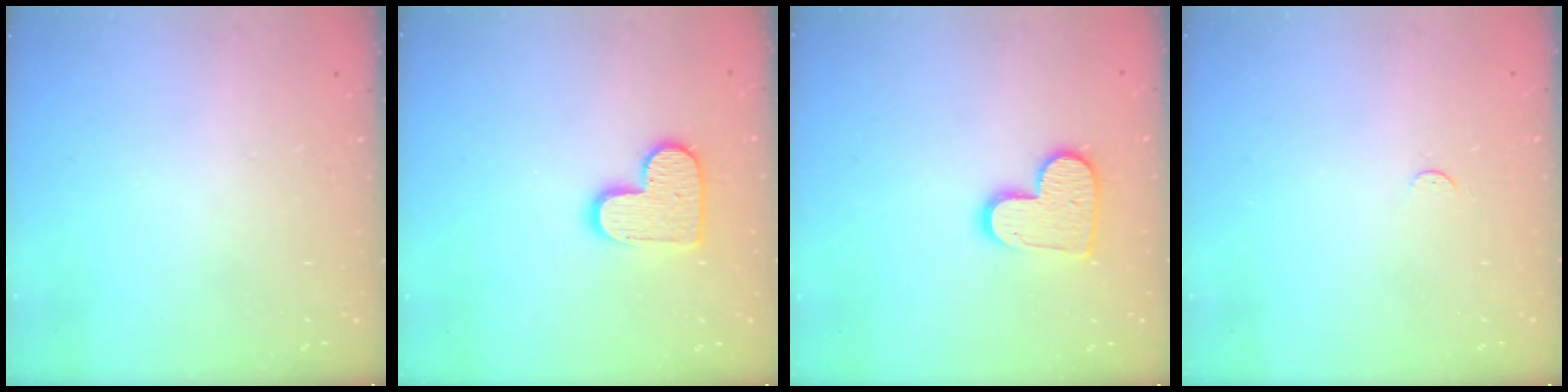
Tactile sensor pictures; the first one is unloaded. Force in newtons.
{"total": 11.3, "press": 11.3, "slide": 0.8}
{"total": 11.1, "press": 11.1, "slide": 0.4}
{"total": 2.5, "press": 2.5, "slide": 0.3}